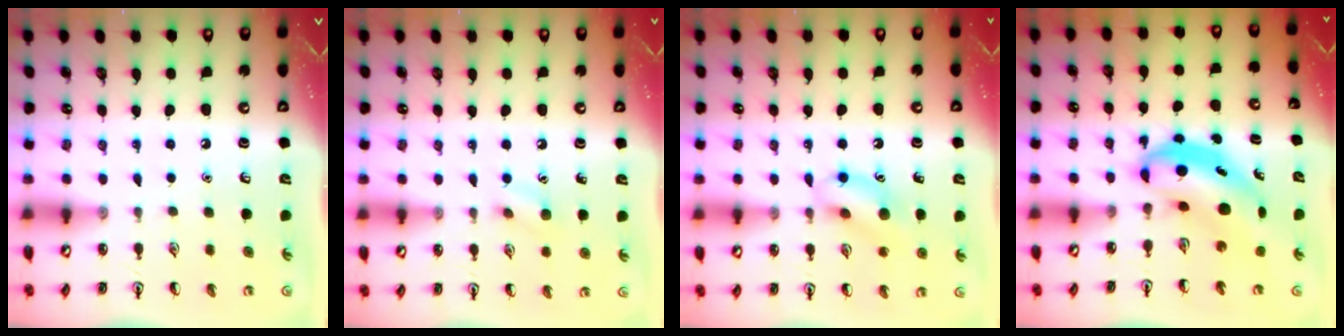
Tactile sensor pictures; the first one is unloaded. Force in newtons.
{"total": 6.4, "press": 6.3, "slide": 1.4}
{"total": 10.1, "press": 10.0, "slide": 1.3}
{"total": 5.7, "press": 5.6, "slide": 1.1}